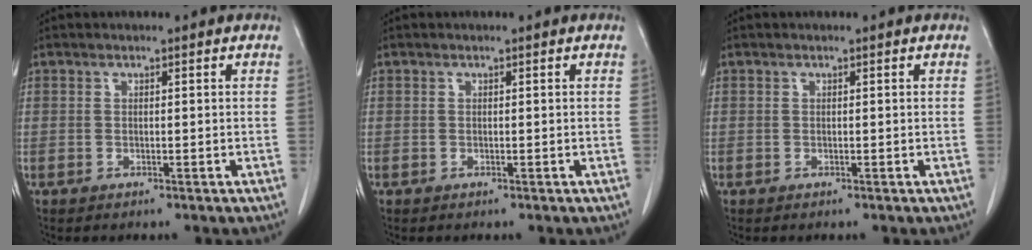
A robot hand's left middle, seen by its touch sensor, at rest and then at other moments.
{"total": 0.0}
{"total": 0.0}